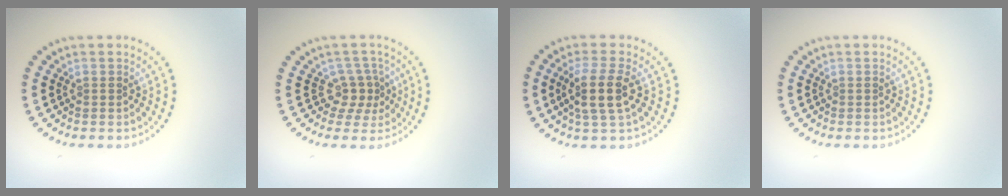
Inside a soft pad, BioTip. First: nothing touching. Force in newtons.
{"total": 2.5, "press": 1.7, "slide": 1.8}
{"total": 3.4, "press": 3.0, "slide": 1.5}
{"total": 0.0}